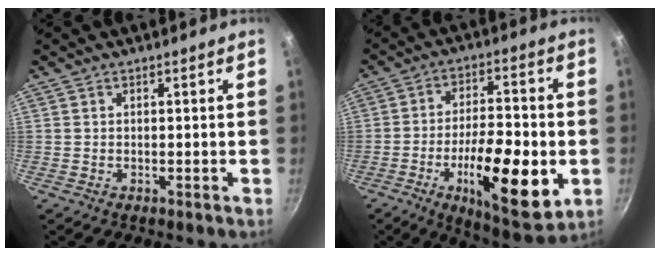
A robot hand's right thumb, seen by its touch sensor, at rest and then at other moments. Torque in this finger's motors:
{"motor_torque": [0.06, 0.75, 1.79, -0.67, 0.18]}